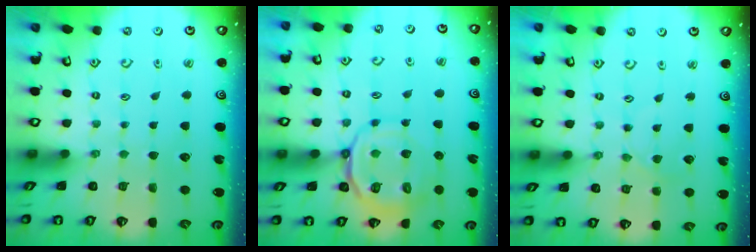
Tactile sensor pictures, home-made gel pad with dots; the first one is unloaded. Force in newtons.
{"total": 12.5, "press": 12.3, "slide": 1.9}
{"total": 1.5, "press": 1.5, "slide": 0.4}